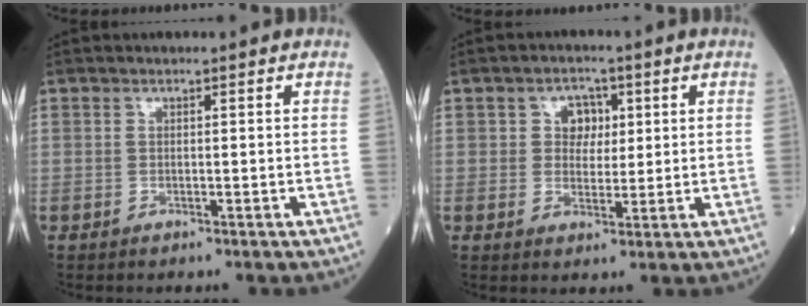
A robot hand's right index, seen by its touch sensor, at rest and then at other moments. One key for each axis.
{"total": 4.0, "fx": 1.2, "fy": 3.1, "fz": 2.3, "tx": -0.030, "ty": 0.008, "tz": 0.019}